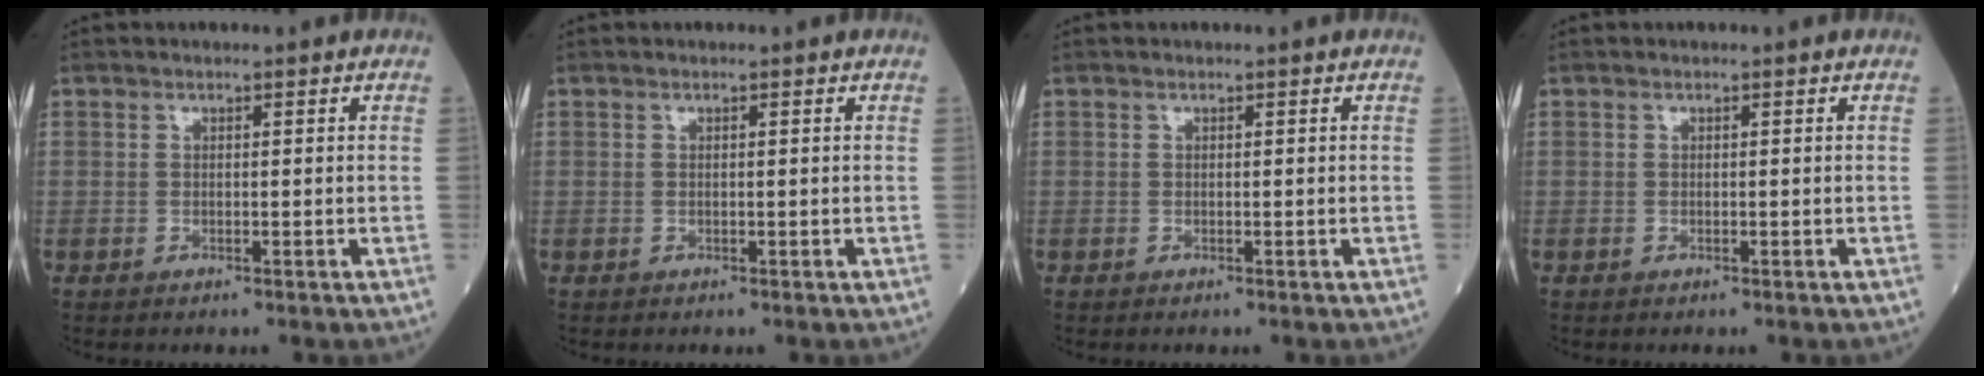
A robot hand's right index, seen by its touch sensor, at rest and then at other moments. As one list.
[{"total": 0.0}, {"total": 0.0}, {"total": 0.0}]